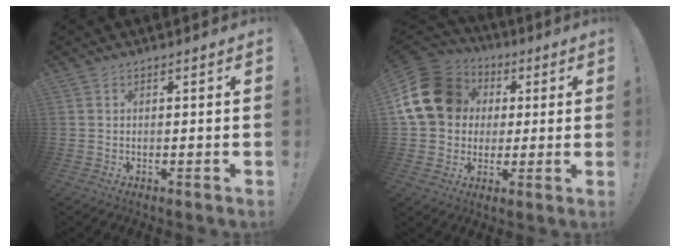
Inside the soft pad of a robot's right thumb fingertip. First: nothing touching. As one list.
[{"total": 19.8, "force": [4.4, 16.2, 10.5], "torque": [-0.186, -0.002, 0.096]}]